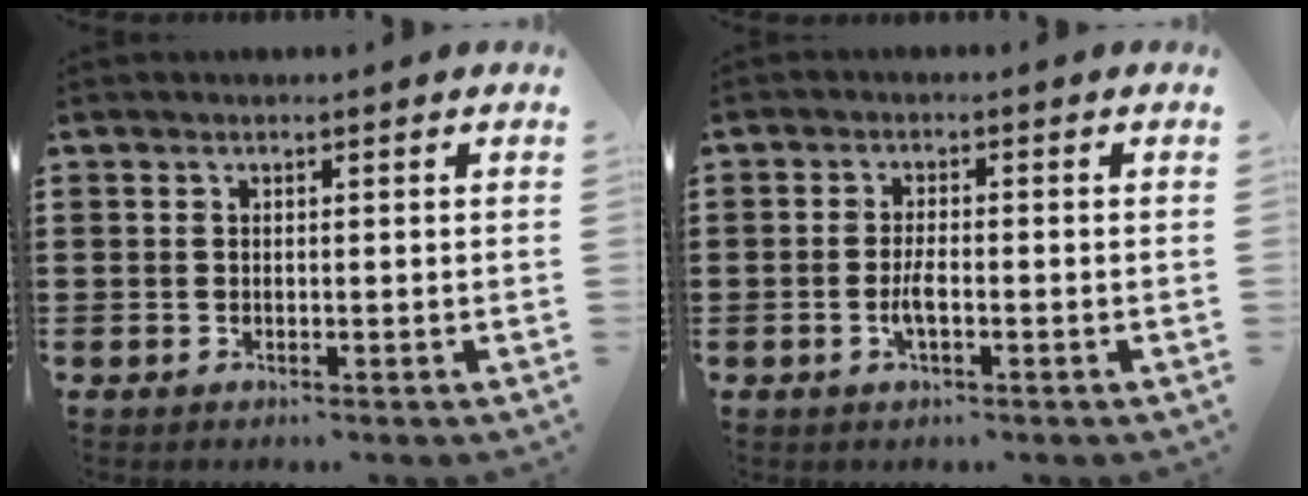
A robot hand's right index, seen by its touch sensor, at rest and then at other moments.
{"total": 2.9, "force": [-0.9, 0.8, 2.6], "torque": [-0.054, -0.001, -0.019]}